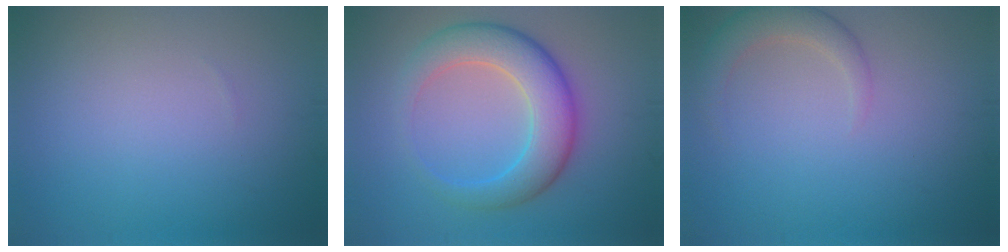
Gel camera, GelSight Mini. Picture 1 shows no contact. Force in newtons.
{"total": 6.4, "press": 6.4, "slide": 0.3}
{"total": 2.8, "press": 2.7, "slide": 0.2}